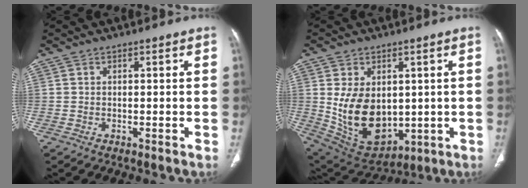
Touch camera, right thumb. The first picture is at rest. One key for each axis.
{"total": 15.5, "fx": 0.7, "fy": 10.5, "fz": 11.4, "tx": -0.165, "ty": -0.014, "tz": 0.049}